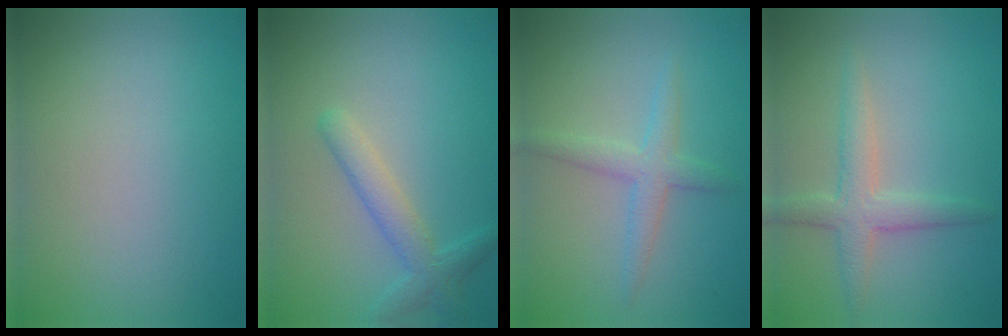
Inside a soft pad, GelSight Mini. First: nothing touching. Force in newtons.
{"total": 2.8, "press": 2.8, "slide": 0.1}
{"total": 2.6, "press": 2.6, "slide": 0.0}
{"total": 3.0, "press": 3.0, "slide": 0.1}